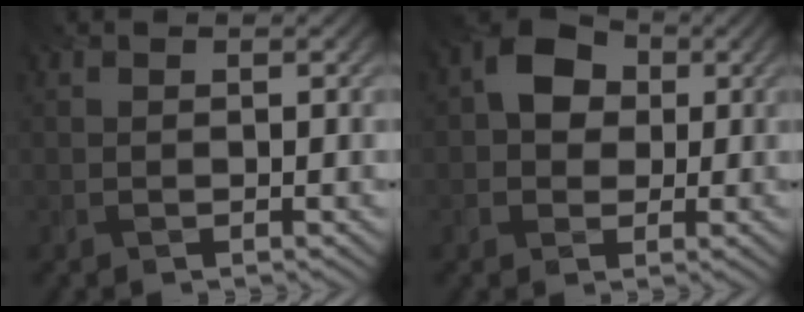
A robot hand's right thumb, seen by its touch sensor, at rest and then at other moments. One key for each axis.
{"total": 5.8, "fx": 0.9, "fy": 4.7, "fz": 3.3, "tx": -0.063, "ty": 0.012, "tz": 0.005}